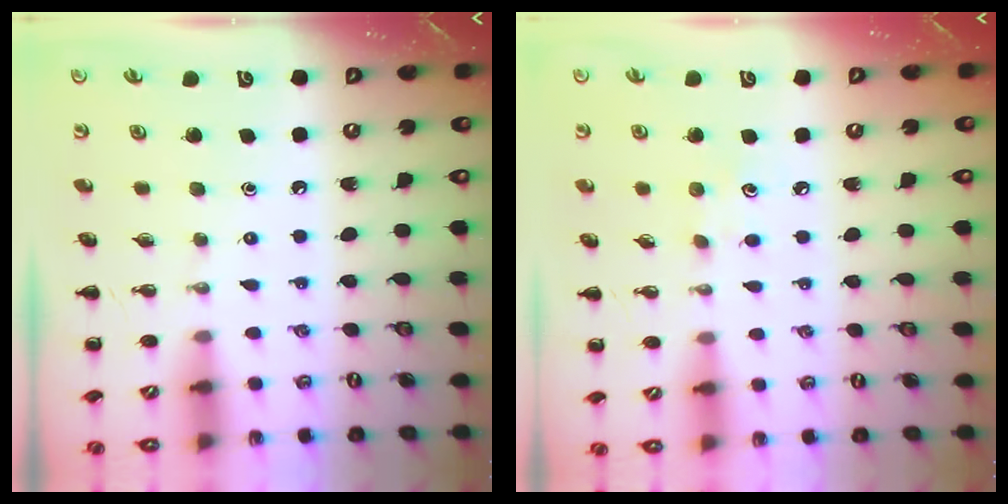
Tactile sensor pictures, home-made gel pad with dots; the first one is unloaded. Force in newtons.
{"total": 4.6, "press": 4.5, "slide": 1.1}